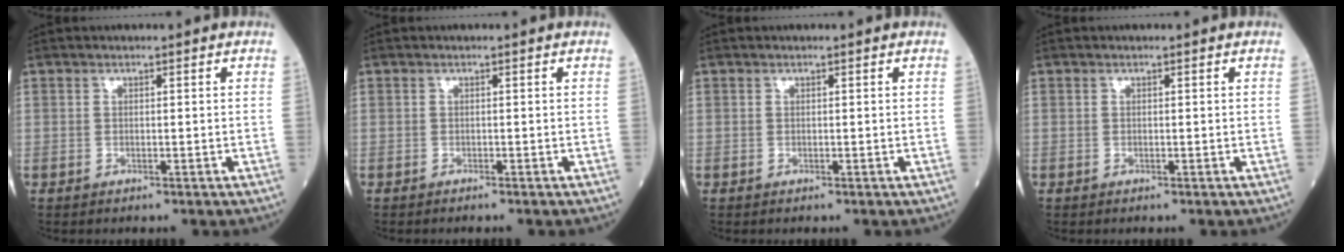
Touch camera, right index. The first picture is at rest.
{"total": 1.1, "force": [-0.9, -0.1, 0.5], "torque": [-0.005, 0.001, -0.013]}
{"total": 0.0}
{"total": 0.0}